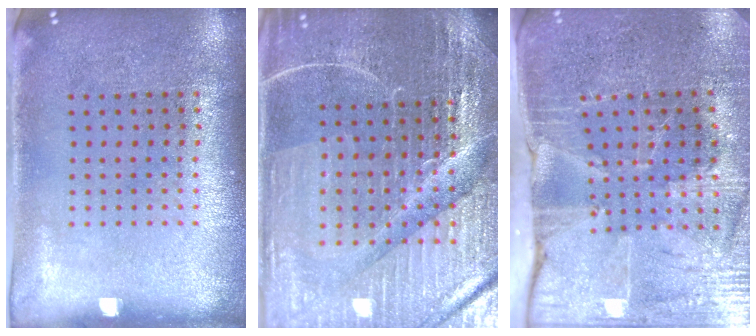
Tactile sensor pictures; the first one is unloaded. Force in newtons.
{"total": 5.1, "press": 4.8, "slide": 1.6}
{"total": 3.8, "press": 3.6, "slide": 1.2}